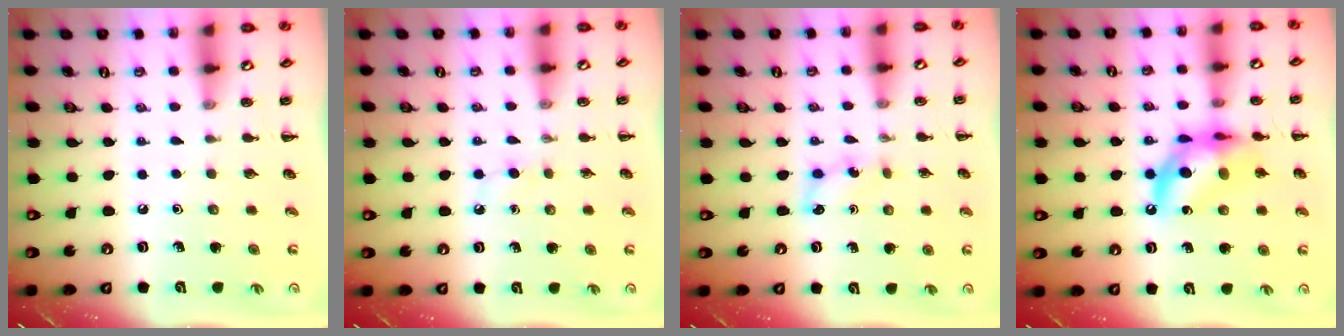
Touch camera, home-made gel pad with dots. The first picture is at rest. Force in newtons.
{"total": 2.5, "press": 2.3, "slide": 1.0}
{"total": 3.6, "press": 3.5, "slide": 1.1}
{"total": 13.4, "press": 13.0, "slide": 3.6}